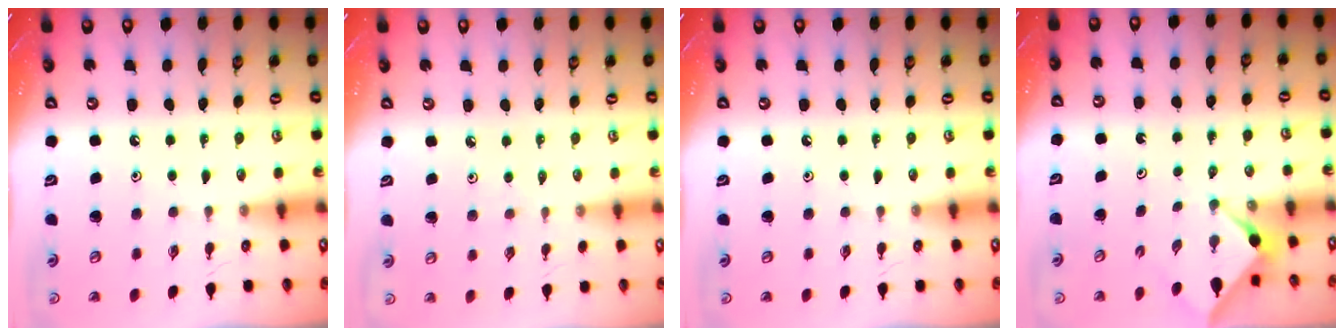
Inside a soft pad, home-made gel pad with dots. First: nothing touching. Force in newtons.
{"total": 1.1, "press": 1.0, "slide": 0.4}
{"total": 0.0}
{"total": 3.0, "press": 3.0, "slide": 0.4}